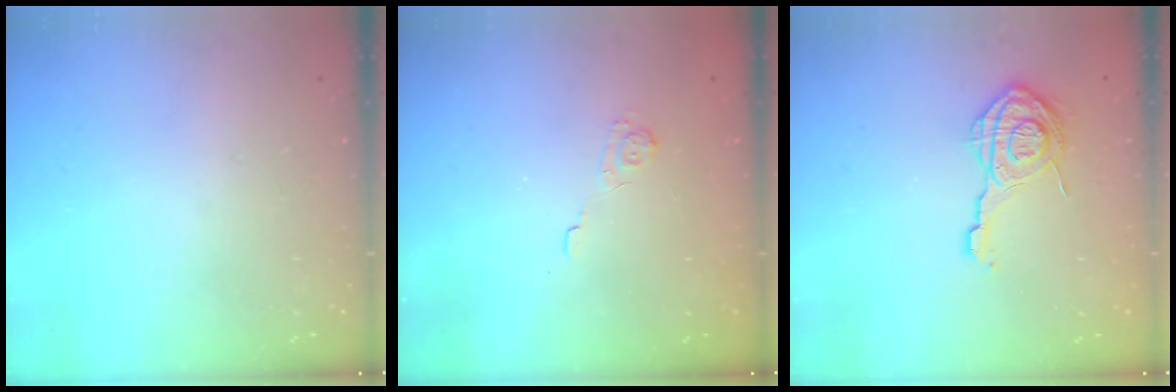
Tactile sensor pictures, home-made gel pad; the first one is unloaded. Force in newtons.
{"total": 2.2, "press": 1.7, "slide": 1.4}
{"total": 14.0, "press": 14.0, "slide": 0.6}